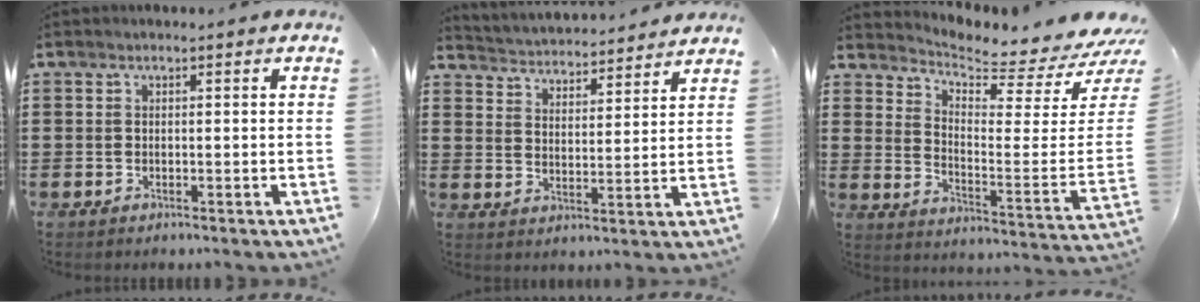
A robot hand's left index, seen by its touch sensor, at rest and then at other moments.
{"total": 3.4, "force": [3.4, -0.1, -0.7], "torque": [-0.008, -0.030, 0.053]}
{"total": 4.2, "force": [4.0, 0.2, 1.1], "torque": [-0.042, -0.054, 0.062]}